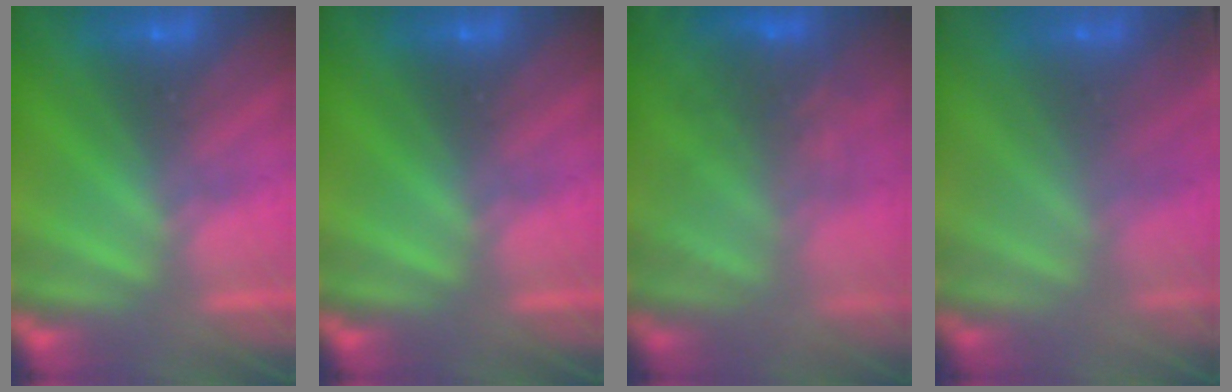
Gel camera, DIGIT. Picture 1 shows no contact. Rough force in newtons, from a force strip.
{"total": 0.0}
{"total": 7.3}
{"total": 1.8}